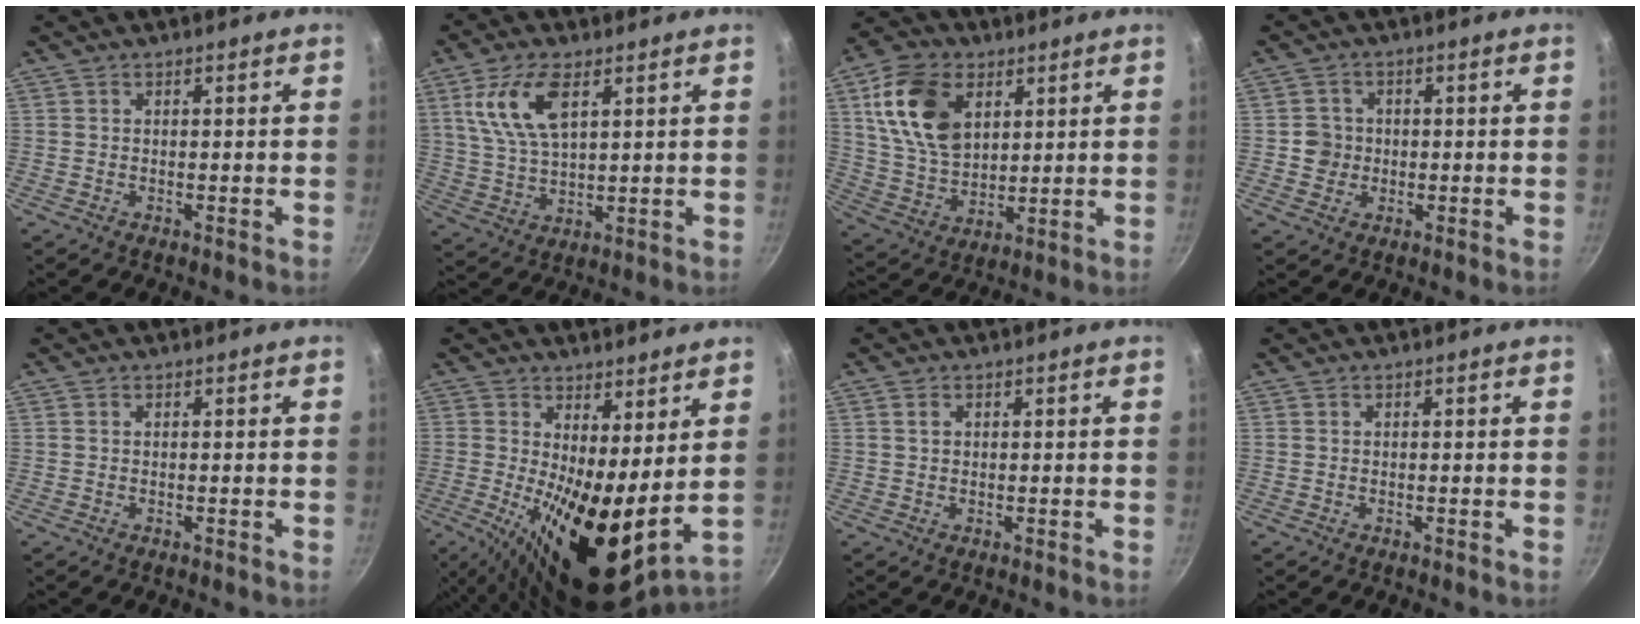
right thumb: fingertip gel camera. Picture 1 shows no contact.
{"total": 11.3, "force": [4.7, 5.2, 8.9], "torque": [-0.174, -0.010, 0.100]}
{"total": 16.1, "force": [5.6, 10.6, 10.8], "torque": [-0.178, -0.014, 0.111]}
{"total": 3.8, "force": [-0.2, 3.6, 0.9], "torque": [0.010, 0.009, -0.007]}
{"total": 0.0}
{"total": 14.8, "force": [2.2, 5.8, 13.5], "torque": [-0.203, -0.044, 0.039]}
{"total": 1.4, "force": [0.6, 1.0, 0.8], "torque": [-0.014, 0.001, 0.011]}
{"total": 0.0}